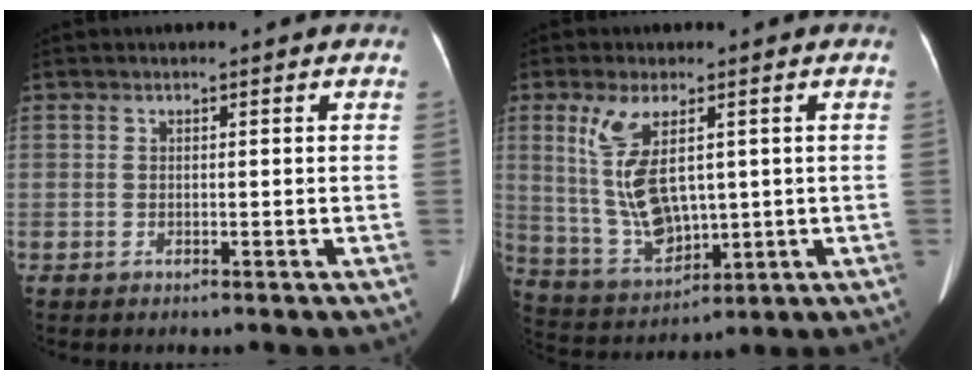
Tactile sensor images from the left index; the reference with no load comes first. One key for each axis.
{"total": 10.4, "fx": 2.4, "fy": 4.5, "fz": 9.1, "tx": -0.203, "ty": -0.002, "tz": 0.062}